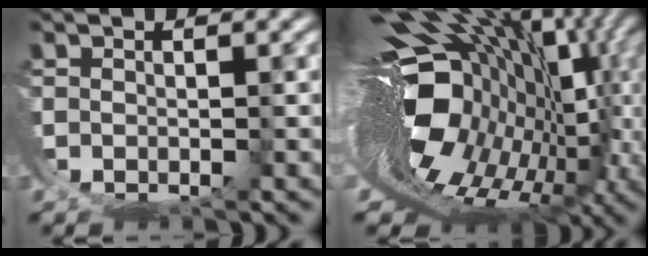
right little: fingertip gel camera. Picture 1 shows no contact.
{"total": 25.4, "force": [-2.6, 15.9, 19.6], "torque": [-0.276, -0.030, -0.036]}